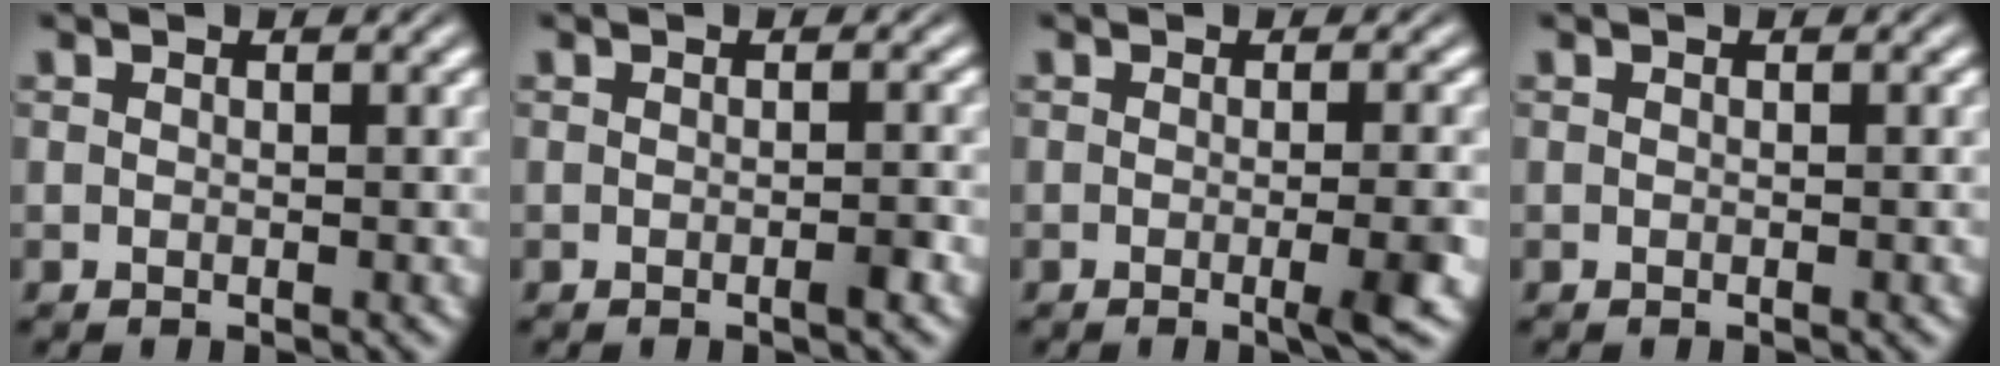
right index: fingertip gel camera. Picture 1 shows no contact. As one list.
[{"total": 0.9, "force": [-0.5, 0.0, 0.7], "torque": [-0.013, 0.003, -0.011]}, {"total": 3.0, "force": [-0.9, 0.0, 2.9], "torque": [-0.039, -0.001, -0.017]}, {"total": 0.0}]